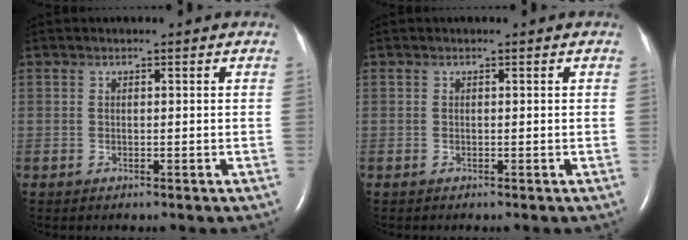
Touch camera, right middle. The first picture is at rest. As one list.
[{"total": 0.0}]